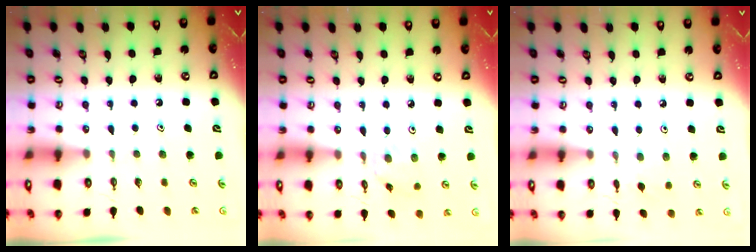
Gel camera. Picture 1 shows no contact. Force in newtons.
{"total": 0.9, "press": 0.8, "slide": 0.3}
{"total": 1.7, "press": 1.6, "slide": 0.4}